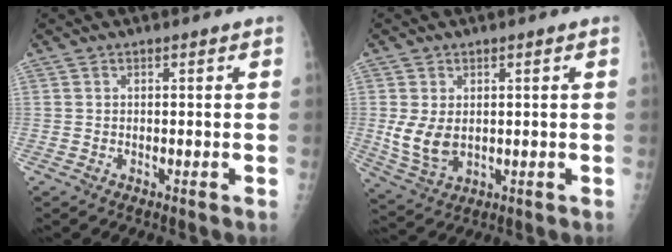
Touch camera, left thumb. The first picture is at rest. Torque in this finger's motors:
{"motor_torque": [-0.13, 0.41, 0.36, -0.06, 0.11]}